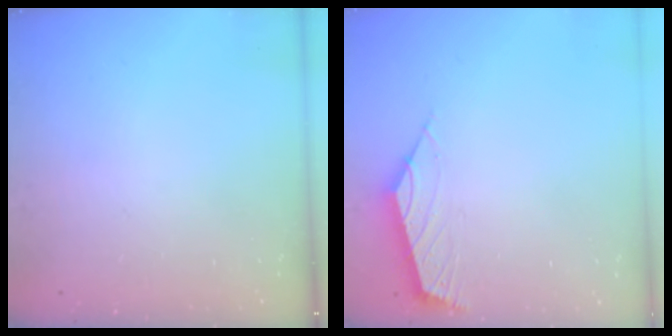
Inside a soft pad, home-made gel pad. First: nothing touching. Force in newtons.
{"total": 2.6, "press": 2.5, "slide": 0.6}